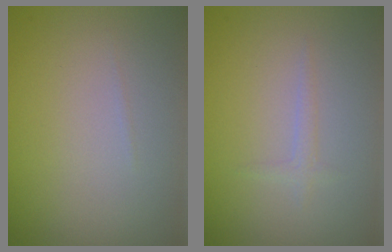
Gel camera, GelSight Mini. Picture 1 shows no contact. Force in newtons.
{"total": 0.9, "press": 0.9, "slide": 0.1}